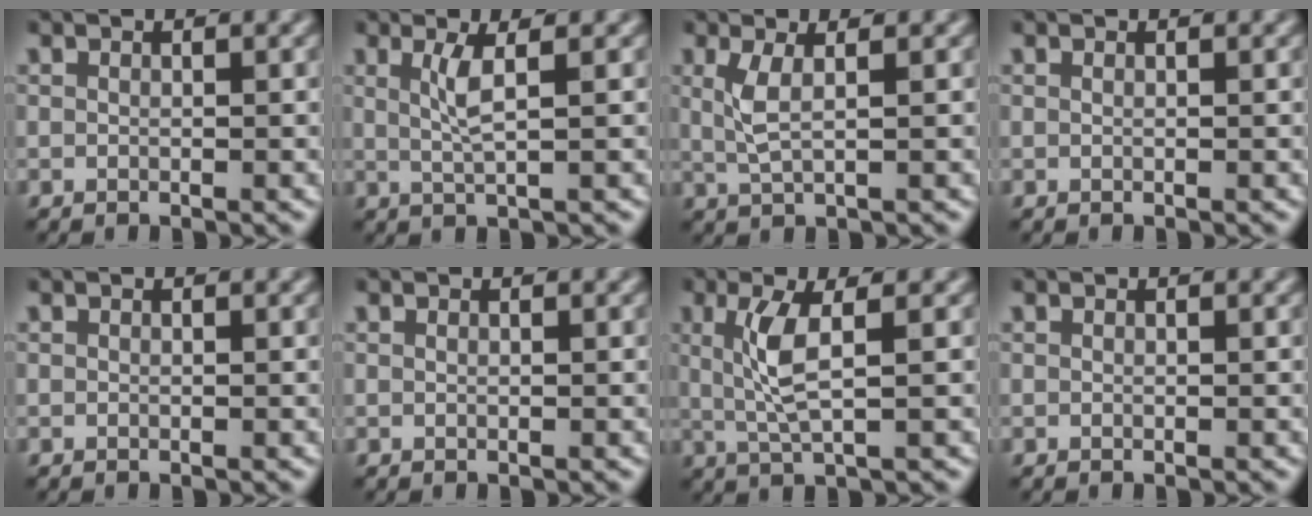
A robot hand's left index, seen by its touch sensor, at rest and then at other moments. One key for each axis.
{"total": 2.1, "fx": 0.1, "fy": 0.3, "fz": 2.1, "tx": -0.039, "ty": -0.001, "tz": 0.011}
{"total": 2.1, "fx": 0.0, "fy": 0.4, "fz": 2.1, "tx": -0.045, "ty": 0.002, "tz": 0.010}
{"total": 0.0}
{"total": 0.0}
{"total": 0.0}
{"total": 3.6, "fx": 0.1, "fy": 0.6, "fz": 3.5, "tx": -0.076, "ty": 0.002, "tz": 0.014}
{"total": 0.0}